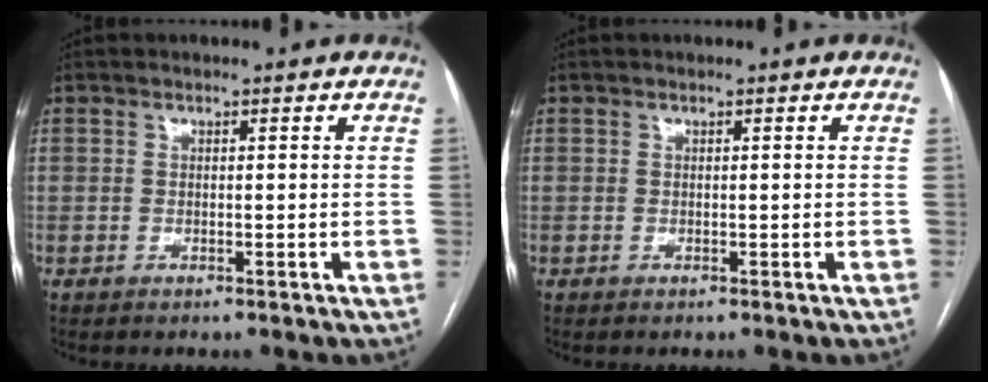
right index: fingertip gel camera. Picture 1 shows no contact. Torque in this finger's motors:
{"motor_torque": [-0.04, 0.04, 0.00, 0.00]}